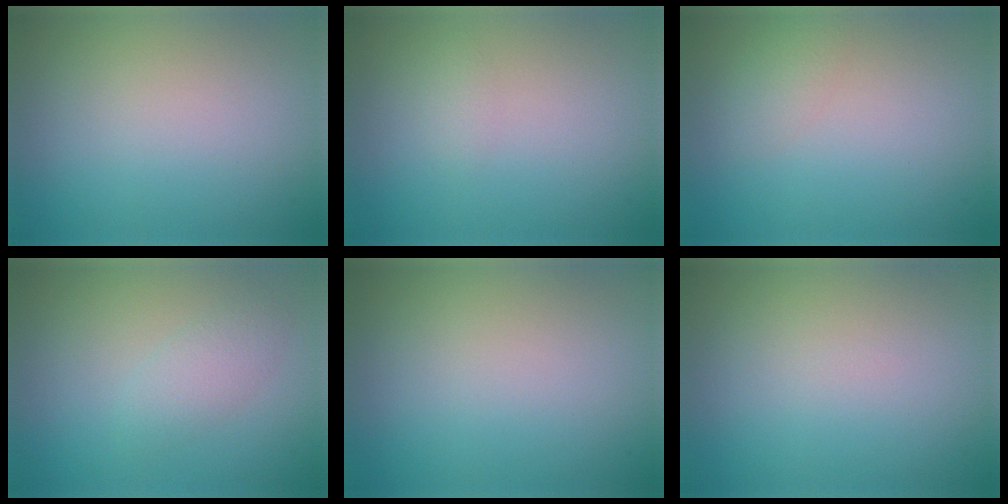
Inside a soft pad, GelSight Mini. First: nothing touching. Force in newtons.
{"total": 0.8, "press": 0.7, "slide": 0.1}
{"total": 1.4, "press": 1.4, "slide": 0.1}
{"total": 1.9, "press": 1.9, "slide": 0.0}
{"total": 0.0}
{"total": 0.0}